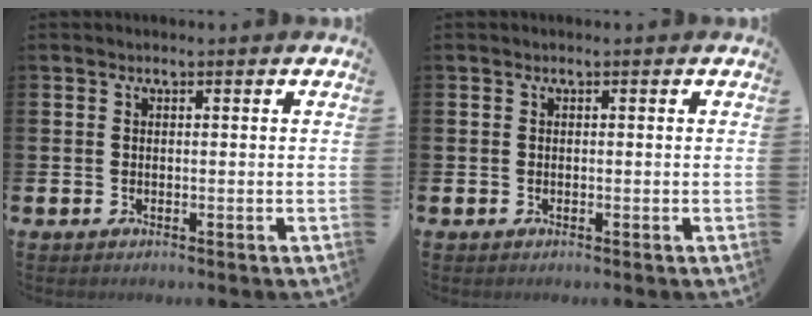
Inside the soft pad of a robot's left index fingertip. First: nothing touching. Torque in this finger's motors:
{"motor_torque": [0.04, 0.02, -0.03, -0.01]}